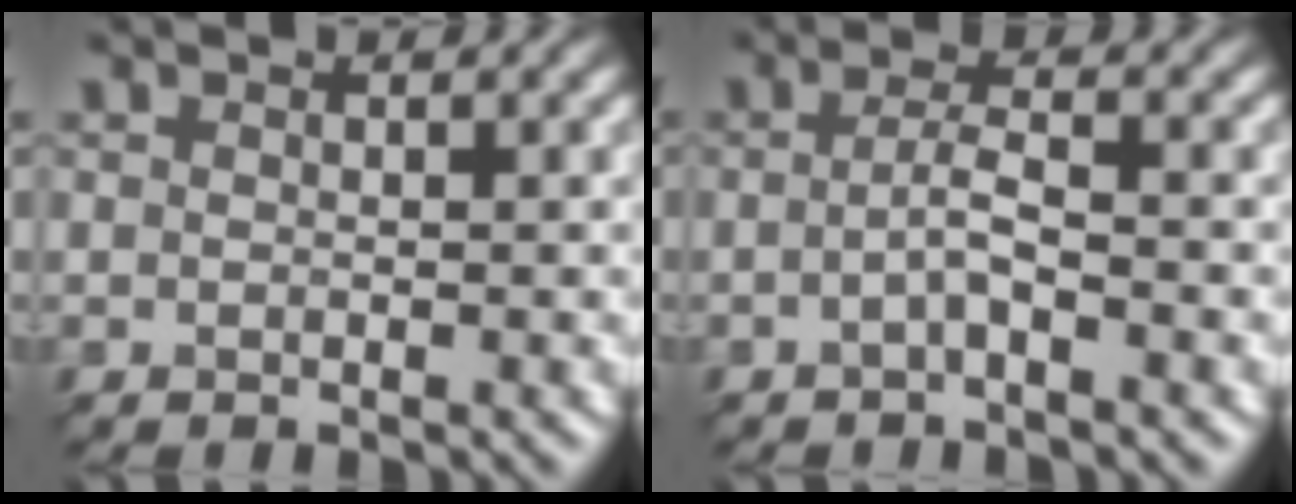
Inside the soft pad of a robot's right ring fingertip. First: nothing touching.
{"total": 1.7, "force": [-1.2, -1.0, 0.6], "torque": [-0.049, 0.006, -0.002]}